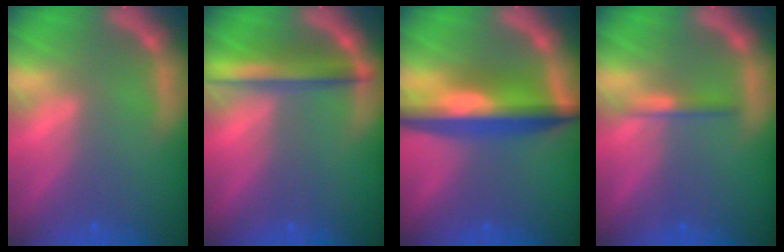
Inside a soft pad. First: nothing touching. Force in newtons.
{"total": 4.4}
{"total": 8.1}
{"total": 1.4}